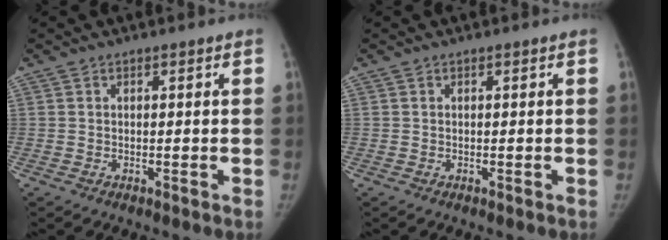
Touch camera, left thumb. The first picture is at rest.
{"total": 0.0}